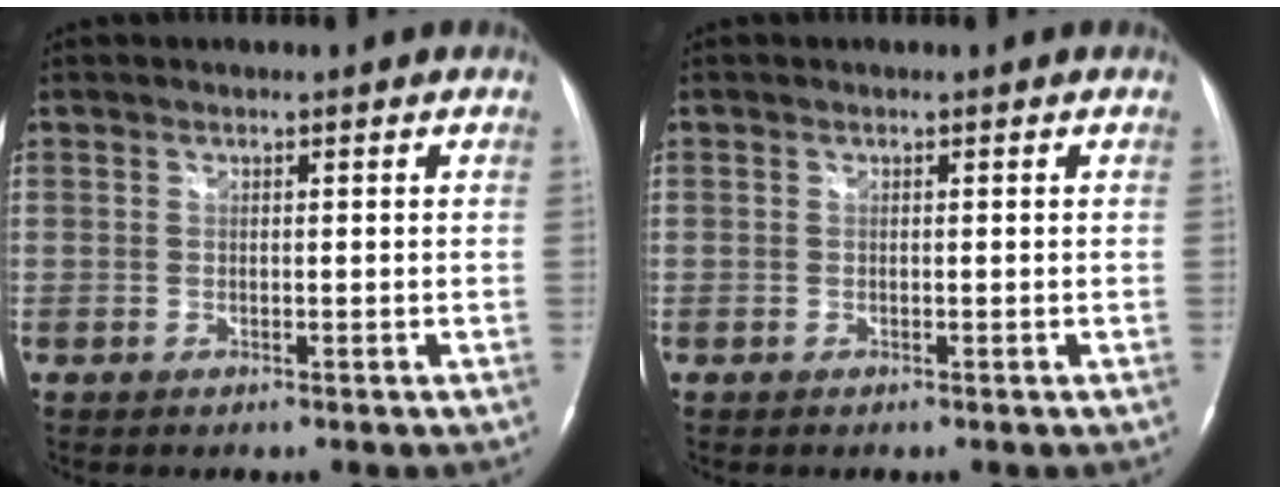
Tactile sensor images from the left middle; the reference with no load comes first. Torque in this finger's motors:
{"motor_torque": [0.00, 0.00, -0.01, 0.01]}